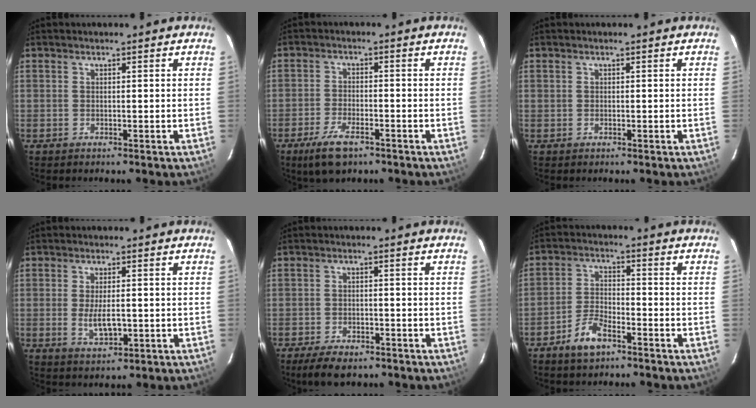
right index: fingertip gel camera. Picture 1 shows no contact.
{"total": 7.1, "force": [-4.6, 2.8, 4.7], "torque": [-0.113, -0.011, -0.083]}
{"total": 0.0}
{"total": 5.2, "force": [-0.7, 2.2, 4.7], "torque": [-0.091, -0.009, -0.008]}
{"total": 6.7, "force": [-5.1, 2.7, 3.3], "torque": [-0.082, -0.009, -0.084]}
{"total": 6.1, "force": [-4.3, 2.3, 3.8], "torque": [-0.087, 0.005, -0.081]}